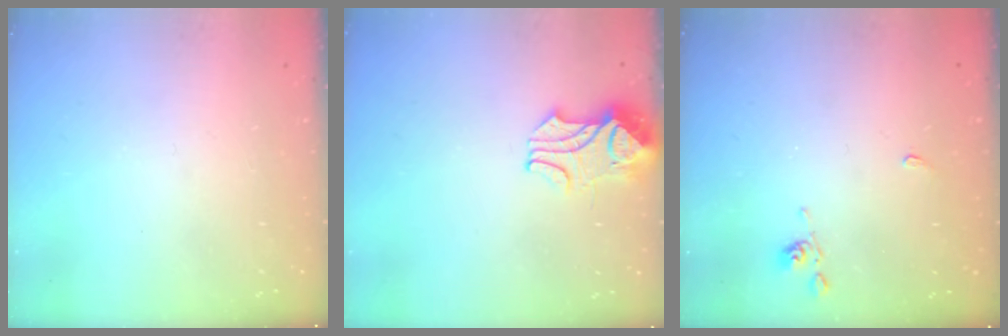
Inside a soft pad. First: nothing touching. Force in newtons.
{"total": 2.1, "press": 2.0, "slide": 0.8}
{"total": 2.2, "press": 2.1, "slide": 0.6}